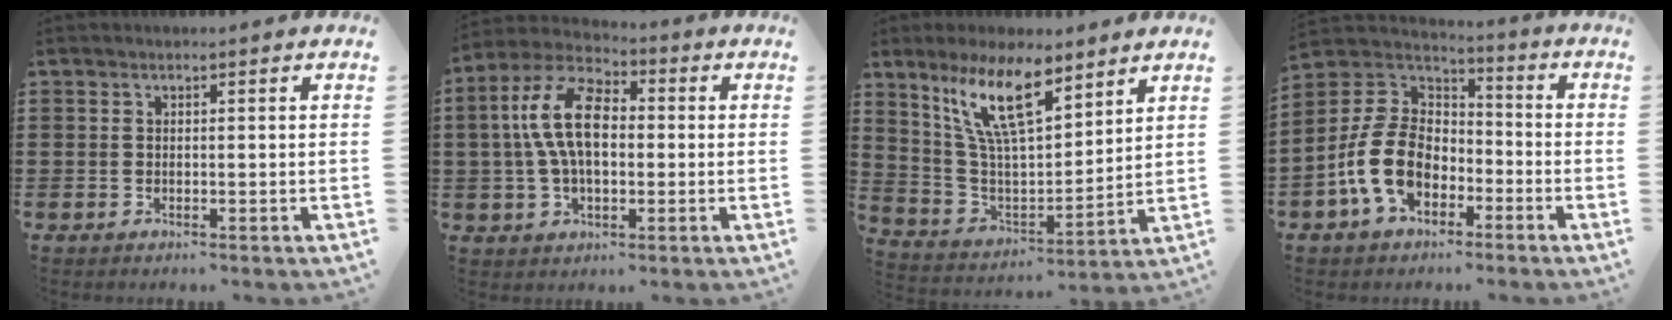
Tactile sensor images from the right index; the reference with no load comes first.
{"total": 11.2, "force": [1.1, 6.2, 9.3], "torque": [-0.216, 0.007, 0.012]}
{"total": 12.3, "force": [7.8, 3.6, 8.7], "torque": [-0.197, -0.021, 0.142]}
{"total": 12.6, "force": [-4.3, 8.7, 8.0], "torque": [-0.209, 0.017, -0.088]}